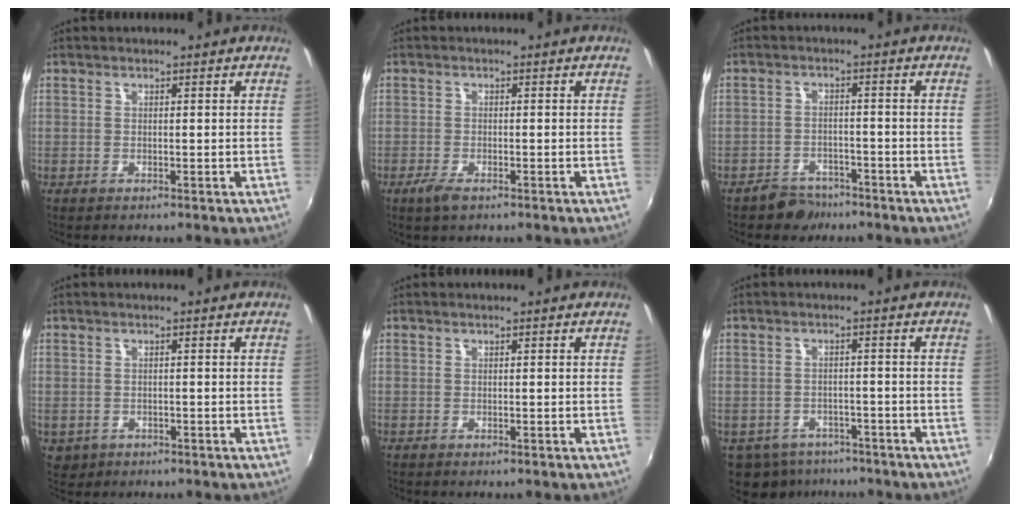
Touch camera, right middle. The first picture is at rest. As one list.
[{"total": 2.8, "force": [-1.9, 1.1, 1.8], "torque": [-0.043, -0.005, -0.036]}, {"total": 5.0, "force": [-4.1, 2.7, 0.8], "torque": [-0.029, 0.009, -0.063]}, {"total": 3.1, "force": [-0.8, 2.7, 1.3], "torque": [-0.032, -0.003, -0.004]}, {"total": 0.0}, {"total": 9.6, "force": [-6.4, 6.3, 3.6], "torque": [-0.099, -0.013, -0.085]}]